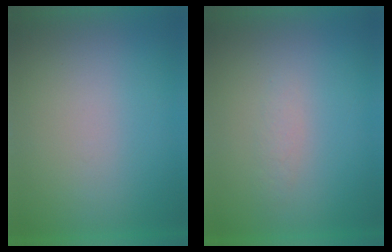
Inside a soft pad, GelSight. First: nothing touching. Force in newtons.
{"total": 1.3}